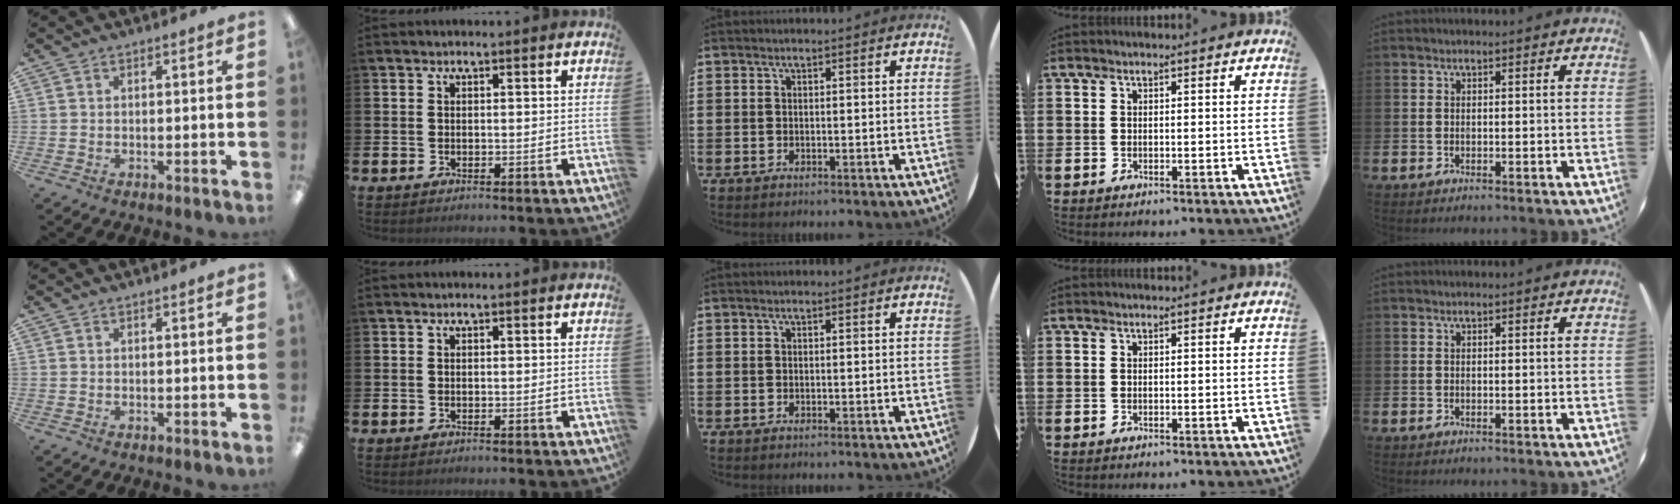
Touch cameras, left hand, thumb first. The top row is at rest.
{}